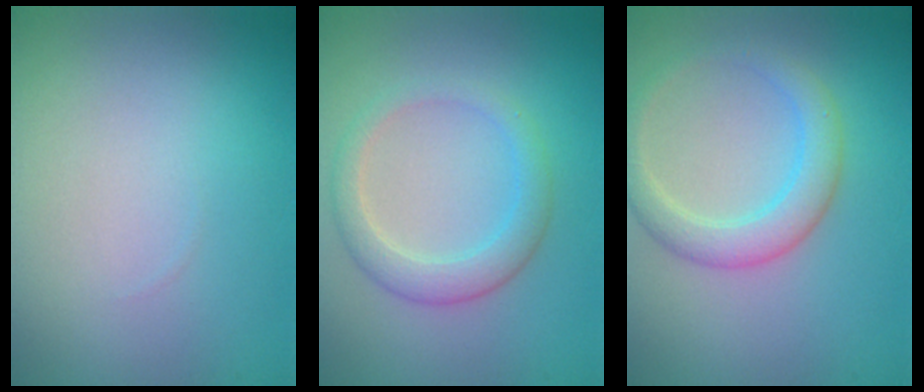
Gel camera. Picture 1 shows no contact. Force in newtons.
{"total": 2.8, "press": 2.8, "slide": 0.2}
{"total": 3.1, "press": 3.1, "slide": 0.2}